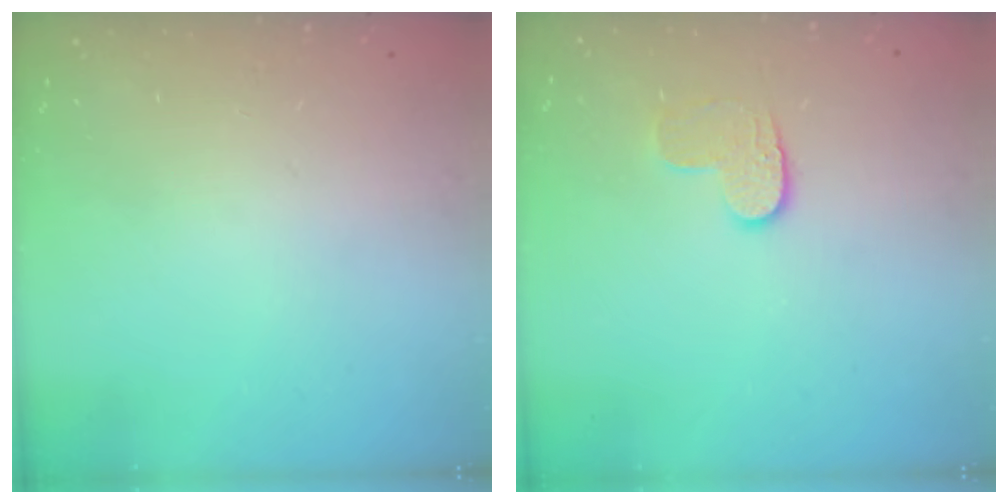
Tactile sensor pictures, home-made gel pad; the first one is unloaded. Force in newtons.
{"total": 5.7, "press": 5.7, "slide": 0.3}